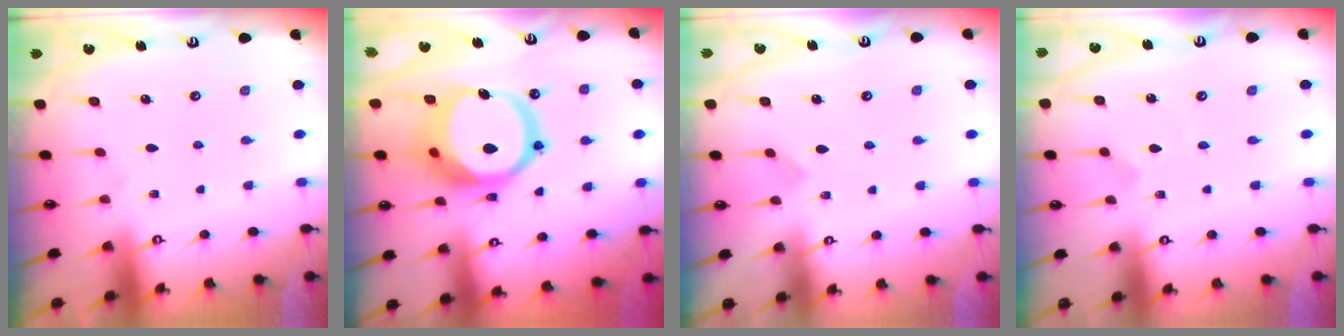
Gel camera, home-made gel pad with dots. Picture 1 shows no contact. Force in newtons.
{"total": 17.2, "press": 17.0, "slide": 2.8}
{"total": 3.6, "press": 3.5, "slide": 0.3}
{"total": 1.7, "press": 1.6, "slide": 0.2}